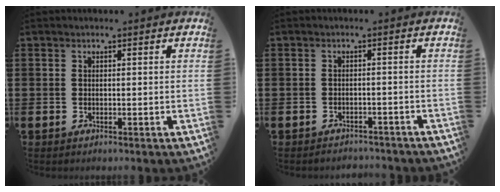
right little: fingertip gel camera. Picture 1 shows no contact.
{"total": 1.4, "force": [-1.4, 0.0, -0.1], "torque": [-0.003, 0.003, -0.031]}